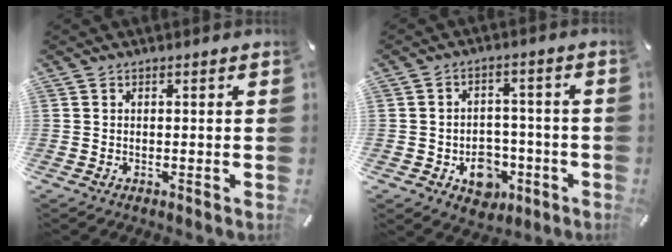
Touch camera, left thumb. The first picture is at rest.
{"total": 8.2, "force": [-2.9, 6.9, 3.3], "torque": [-0.030, 0.023, -0.044]}